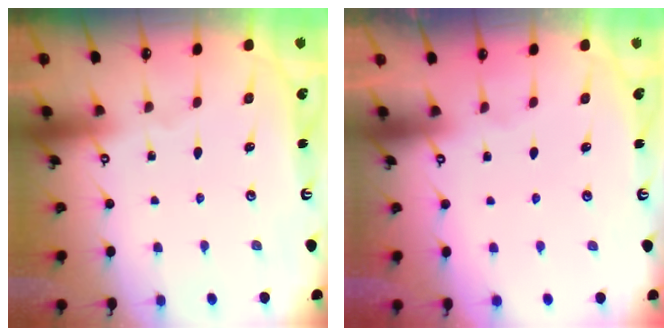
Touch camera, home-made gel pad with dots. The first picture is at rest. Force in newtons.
{"total": 1.5, "press": 1.4, "slide": 0.7}